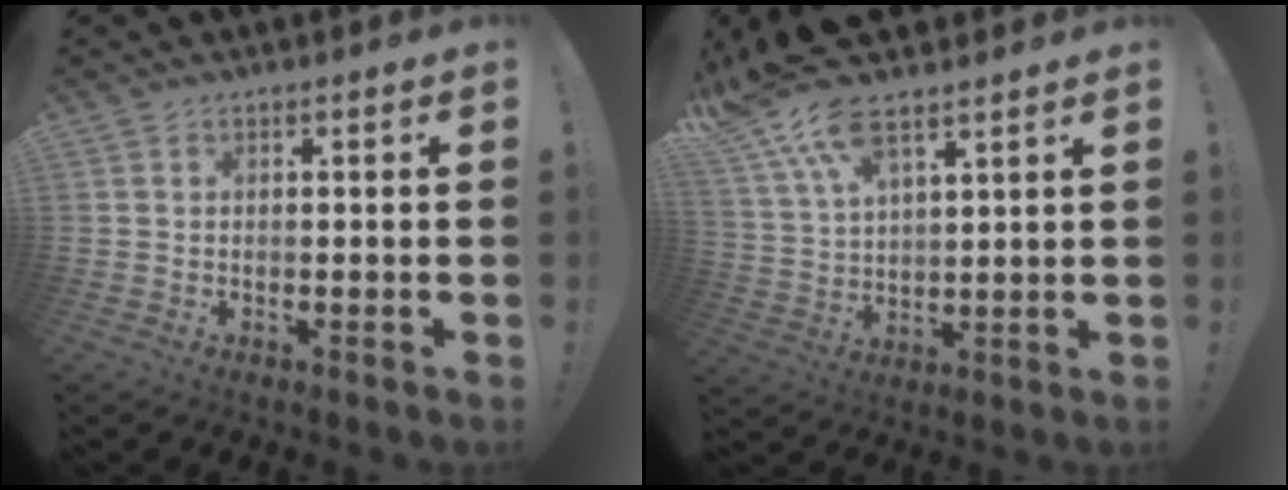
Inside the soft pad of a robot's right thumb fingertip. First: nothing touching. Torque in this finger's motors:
{"motor_torque": [0.07, 0.91, 0.48, 0.26, 0.32]}